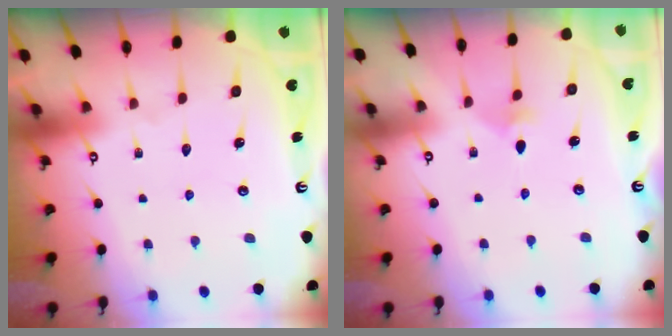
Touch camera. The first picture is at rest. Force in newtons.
{"total": 2.2, "press": 2.2, "slide": 0.6}